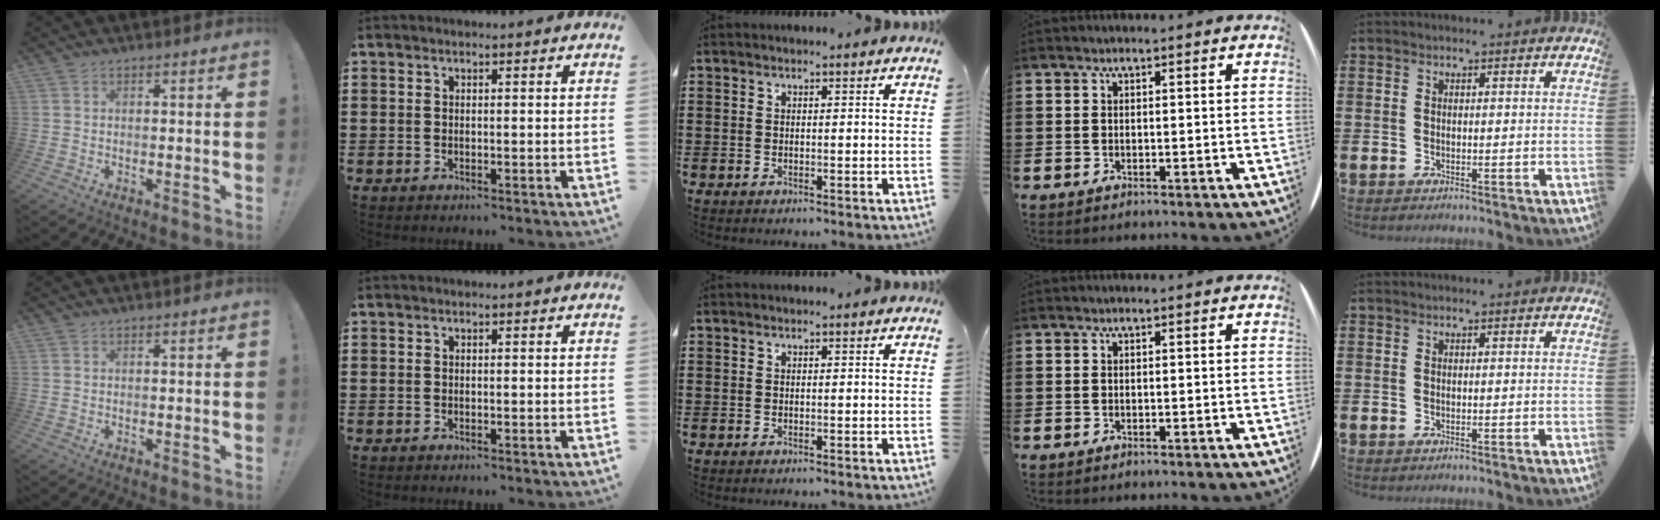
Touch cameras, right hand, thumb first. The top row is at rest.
{}